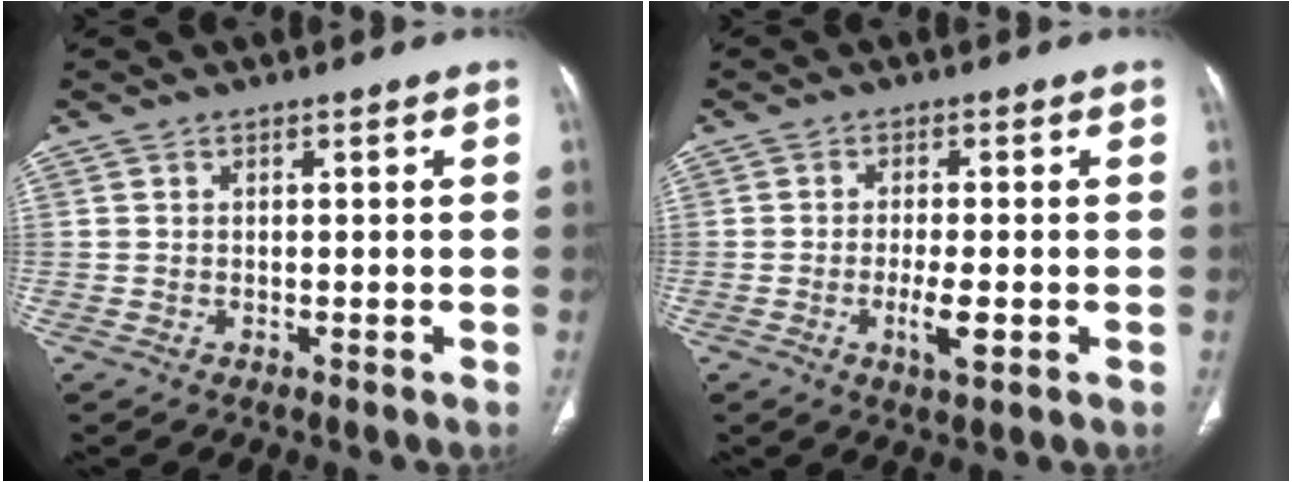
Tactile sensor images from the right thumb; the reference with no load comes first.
{"total": 4.5, "force": [-1.3, 1.1, 4.1], "torque": [-0.080, -0.006, -0.022]}